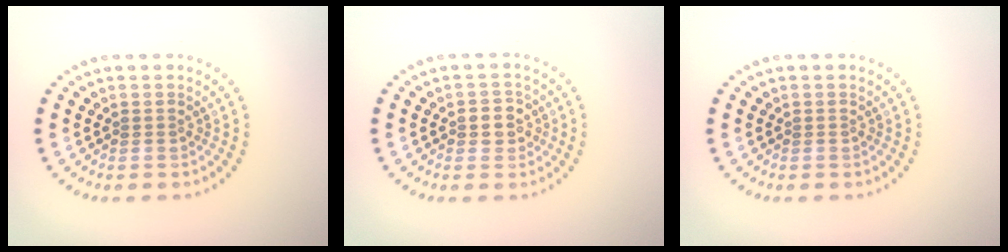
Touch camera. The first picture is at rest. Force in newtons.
{"total": 2.0, "press": 2.0, "slide": 0.6}
{"total": 0.0}